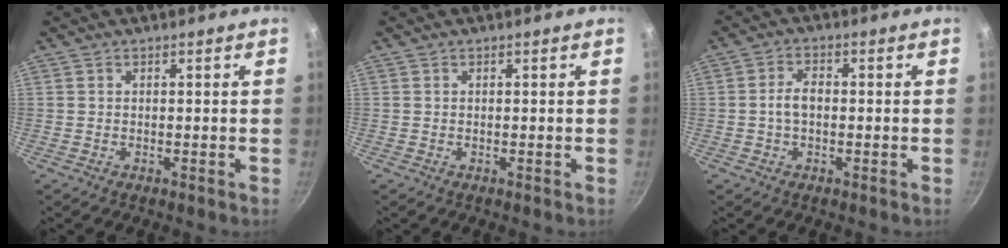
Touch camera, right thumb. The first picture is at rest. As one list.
[{"total": 0.0}, {"total": 3.9, "force": [-0.3, 2.4, 3.1], "torque": [-0.055, 0.016, -0.010]}]